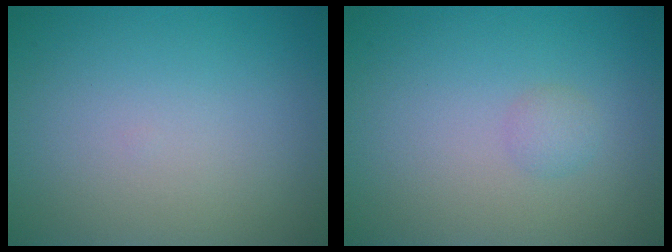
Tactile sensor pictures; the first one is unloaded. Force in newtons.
{"total": 1.0, "press": 1.0, "slide": 0.1}